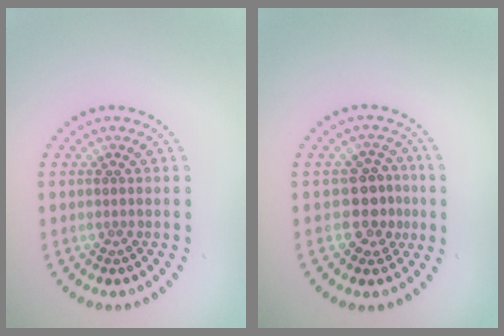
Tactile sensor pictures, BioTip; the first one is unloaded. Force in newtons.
{"total": 3.0, "press": 2.7, "slide": 1.2}